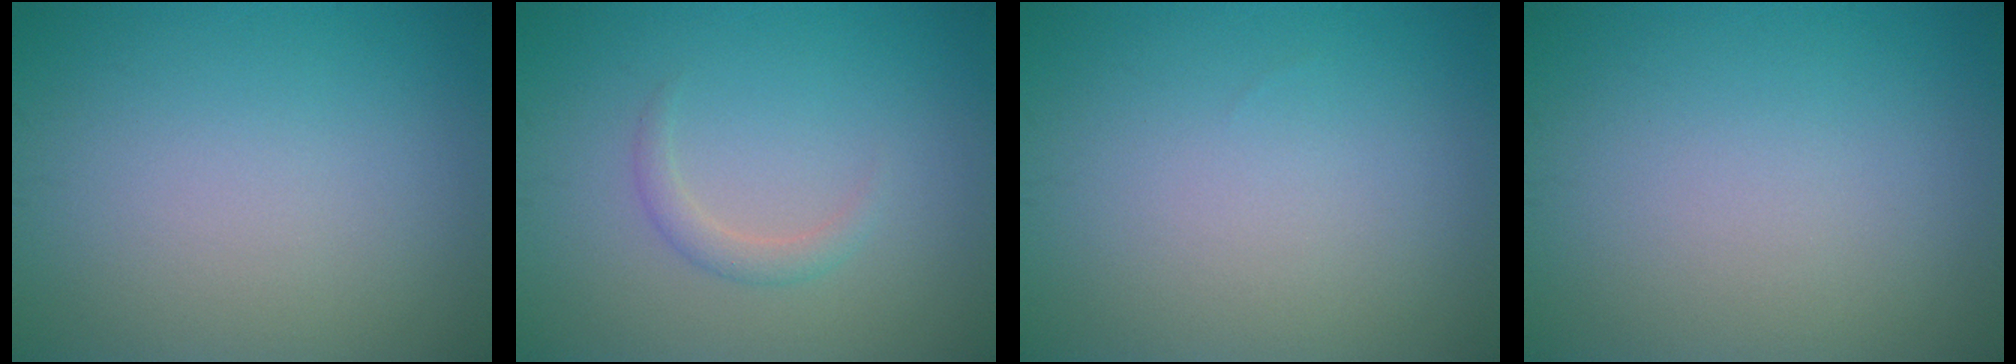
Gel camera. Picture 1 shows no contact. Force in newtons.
{"total": 1.4, "press": 1.4, "slide": 0.1}
{"total": 0.0}
{"total": 0.0}